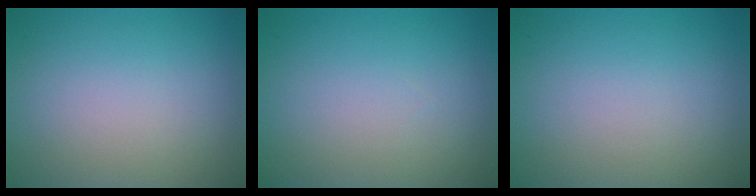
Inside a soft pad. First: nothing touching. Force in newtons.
{"total": 0.0}
{"total": 0.0}